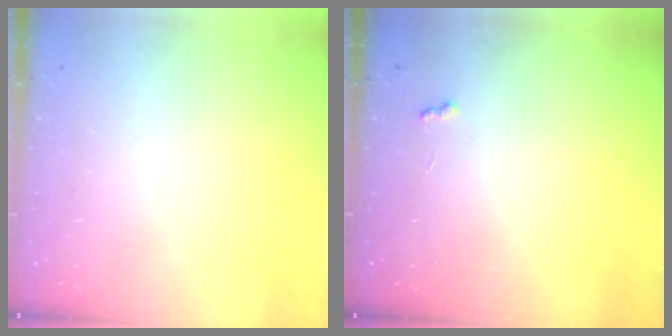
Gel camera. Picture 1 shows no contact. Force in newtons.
{"total": 2.6, "press": 2.6, "slide": 0.4}